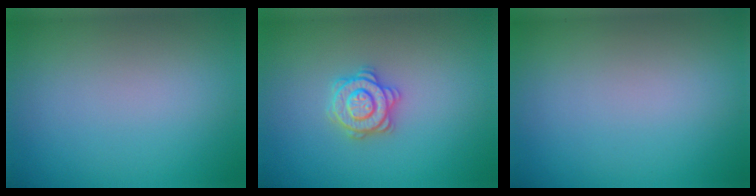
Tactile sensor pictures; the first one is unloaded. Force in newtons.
{"total": 2.8, "press": 2.8, "slide": 0.4}
{"total": 0.0}